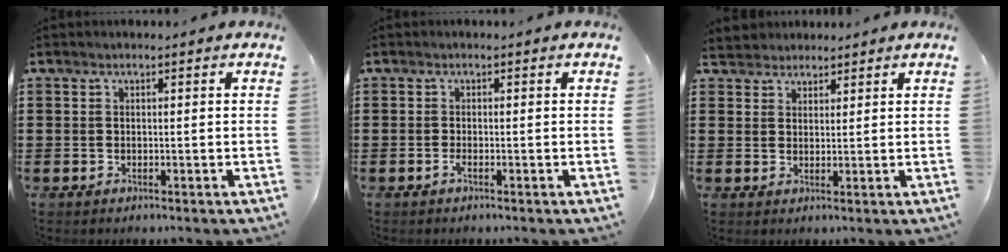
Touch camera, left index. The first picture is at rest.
{"total": 0.7, "force": [-0.4, 0.0, 0.6], "torque": [-0.014, -0.002, -0.006]}
{"total": 2.5, "force": [2.2, 1.1, -0.5], "torque": [0.000, 0.004, 0.044]}